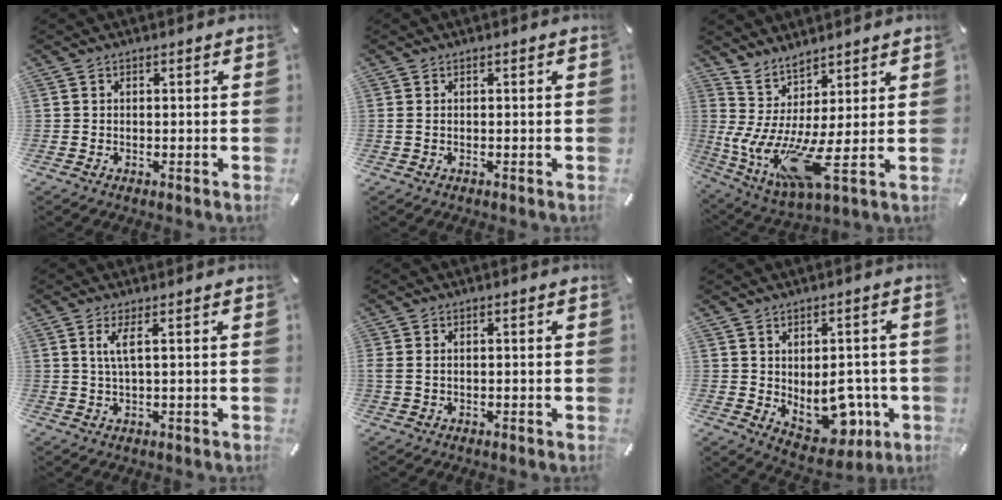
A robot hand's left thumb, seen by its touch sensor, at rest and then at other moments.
{"total": 0.8, "force": [0.0, 0.3, 0.7], "torque": [-0.015, 0.000, -0.001]}
{"total": 10.3, "force": [0.1, 1.0, 10.3], "torque": [-0.217, -0.052, 0.002]}
{"total": 3.7, "force": [1.0, 0.4, 3.5], "torque": [-0.071, -0.001, 0.016]}
{"total": 1.3, "force": [0.0, 0.6, 1.2], "torque": [-0.024, 0.001, -0.001]}
{"total": 10.5, "force": [-1.4, 7.8, 6.9], "torque": [-0.068, -0.011, -0.012]}